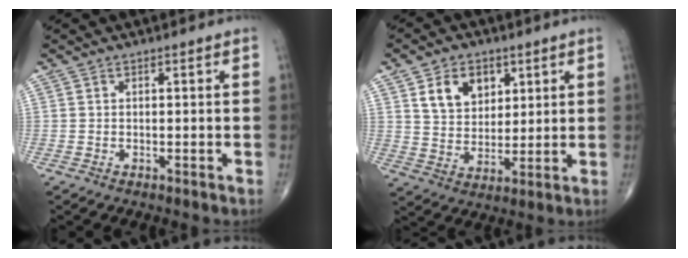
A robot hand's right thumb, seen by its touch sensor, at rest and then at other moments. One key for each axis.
{"total": 9.5, "fx": 4.2, "fy": 6.8, "fz": 5.2, "tx": -0.056, "ty": -0.024, "tz": 0.078}